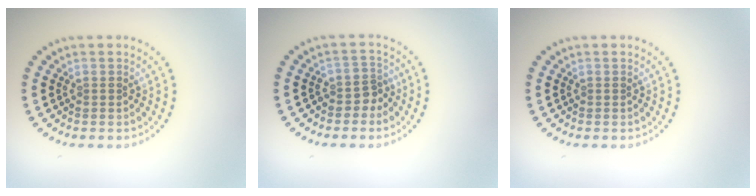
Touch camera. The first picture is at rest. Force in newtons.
{"total": 1.9, "press": 1.5, "slide": 1.2}
{"total": 0.0}